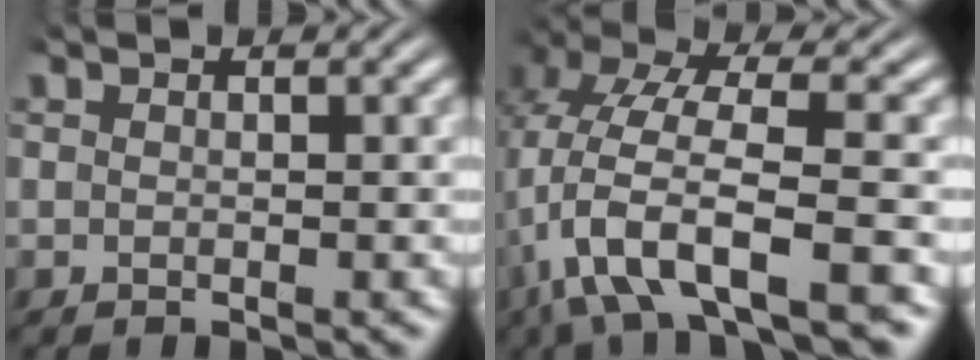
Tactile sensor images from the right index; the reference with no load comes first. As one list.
[{"total": 7.8, "force": [-1.4, 4.0, 6.5], "torque": [-0.157, -0.021, -0.017]}]